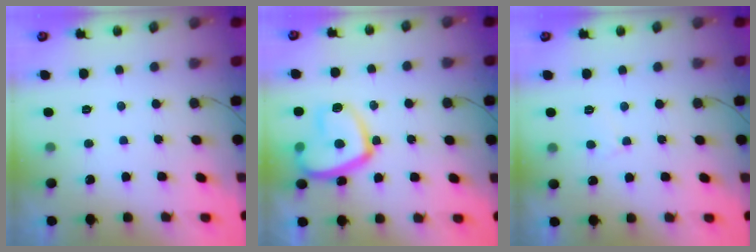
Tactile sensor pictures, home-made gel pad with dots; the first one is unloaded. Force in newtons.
{"total": 15.6, "press": 15.5, "slide": 1.5}
{"total": 3.1, "press": 3.1, "slide": 0.3}